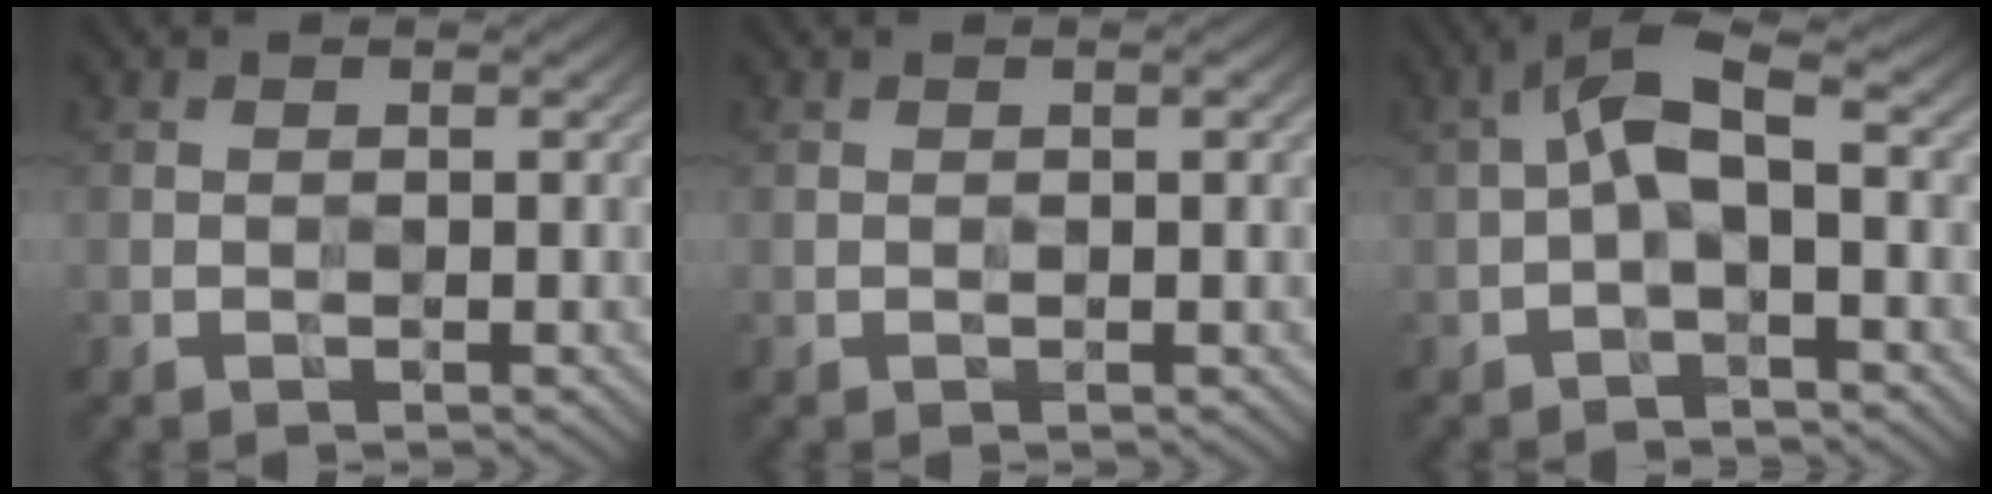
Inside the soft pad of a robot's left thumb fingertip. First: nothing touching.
{"total": 0.8, "force": [0.4, 0.0, 0.7], "torque": [-0.012, 0.002, 0.005]}
{"total": 5.5, "force": [-0.2, 1.9, 5.1], "torque": [-0.106, 0.021, -0.016]}